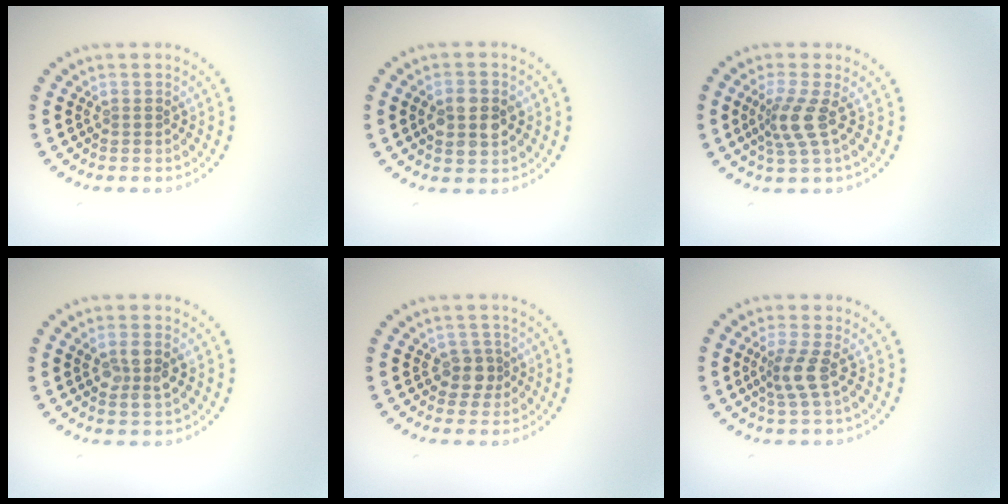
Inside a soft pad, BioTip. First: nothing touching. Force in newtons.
{"total": 4.0, "press": 4.0, "slide": 0.0}
{"total": 2.8, "press": 2.1, "slide": 1.9}
{"total": 2.5, "press": 2.5, "slide": 0.6}
{"total": 2.0, "press": 1.7, "slide": 1.0}
{"total": 2.3, "press": 1.8, "slide": 1.5}